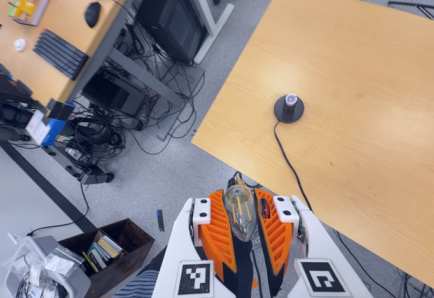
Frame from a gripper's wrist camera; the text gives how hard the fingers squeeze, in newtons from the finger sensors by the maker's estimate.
{"total": 20.6, "left": 24.3, "right": 17.0}